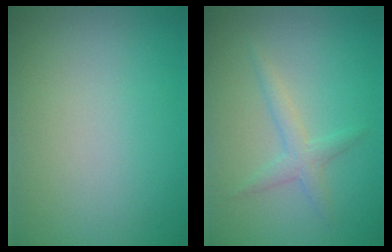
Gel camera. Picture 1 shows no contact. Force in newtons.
{"total": 1.9, "press": 1.9, "slide": 0.1}